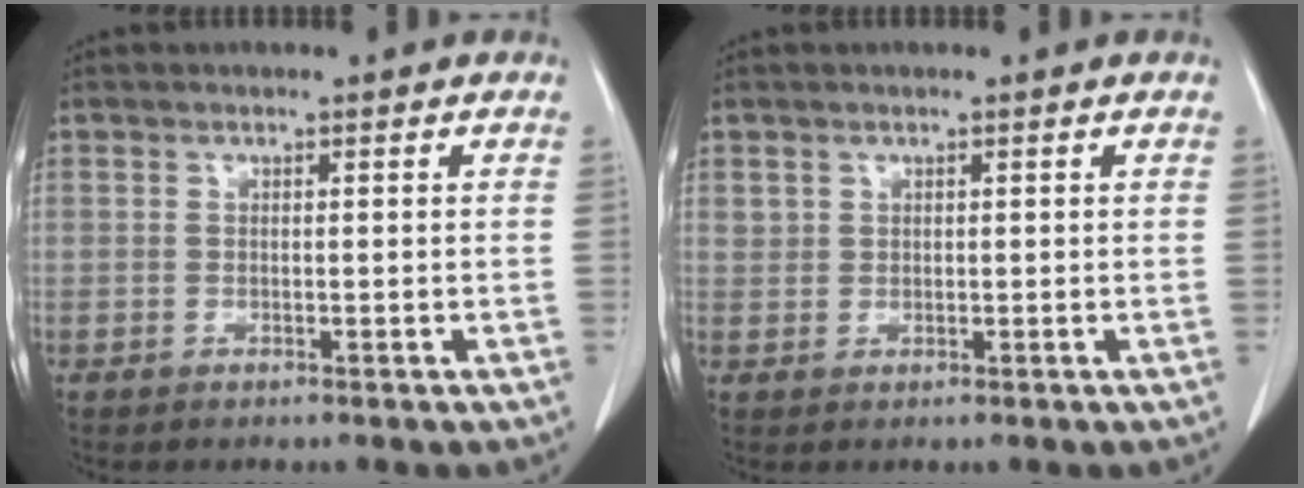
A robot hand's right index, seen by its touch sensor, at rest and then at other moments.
{"total": 1.3, "force": [0.7, 1.0, 0.1], "torque": [0.011, 0.002, 0.007]}